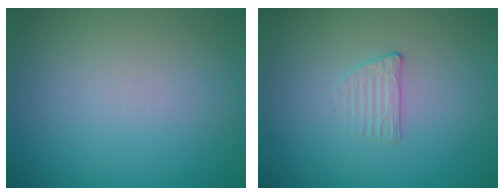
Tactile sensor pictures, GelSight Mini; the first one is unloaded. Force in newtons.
{"total": 1.2, "press": 0.6, "slide": 1.0}